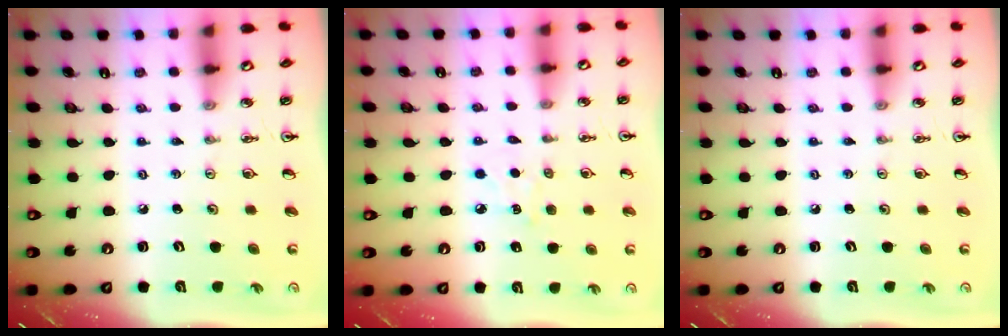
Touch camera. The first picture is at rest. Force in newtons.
{"total": 4.6, "press": 4.5, "slide": 0.6}
{"total": 0.0}